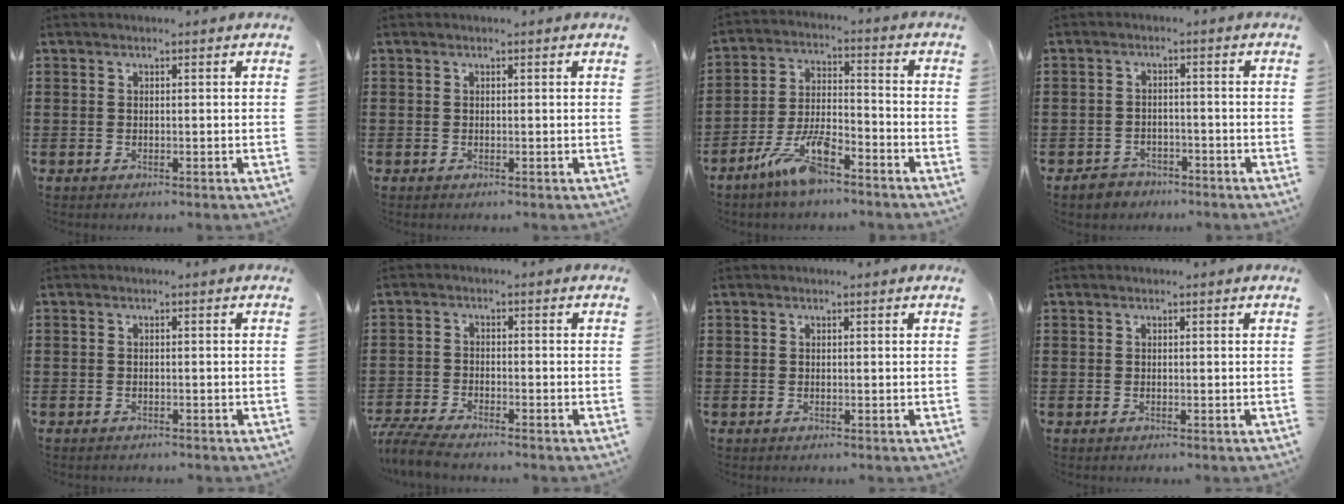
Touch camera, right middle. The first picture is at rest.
{"total": 0.0}
{"total": 8.7, "force": [-6.3, 2.2, 5.7], "torque": [-0.129, 0.001, -0.120]}
{"total": 2.6, "force": [-2.4, 0.9, -0.1], "torque": [-0.007, 0.004, -0.052]}
{"total": 0.6, "force": [-0.6, 0.1, 0.0], "torque": [-0.002, -0.001, -0.013]}
{"total": 4.3, "force": [-4.1, 0.2, 1.3], "torque": [-0.049, -0.013, -0.089]}
{"total": 0.0}
{"total": 0.0}